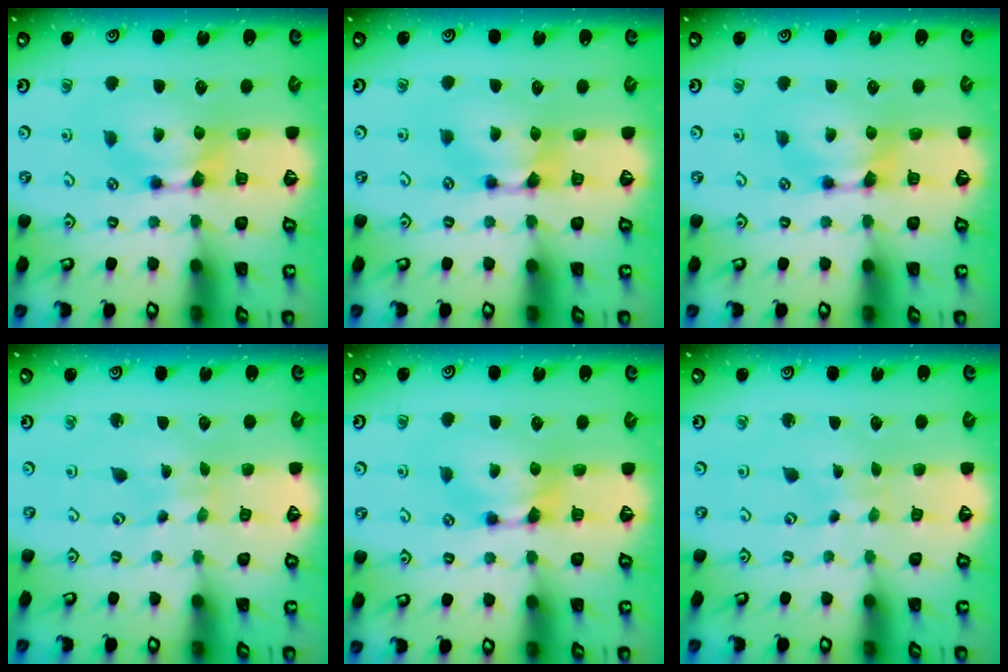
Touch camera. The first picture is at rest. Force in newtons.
{"total": 0.6, "press": 0.3, "slide": 0.5}
{"total": 0.0}
{"total": 5.0, "press": 5.0, "slide": 0.3}
{"total": 0.0}
{"total": 5.1, "press": 5.1, "slide": 0.2}